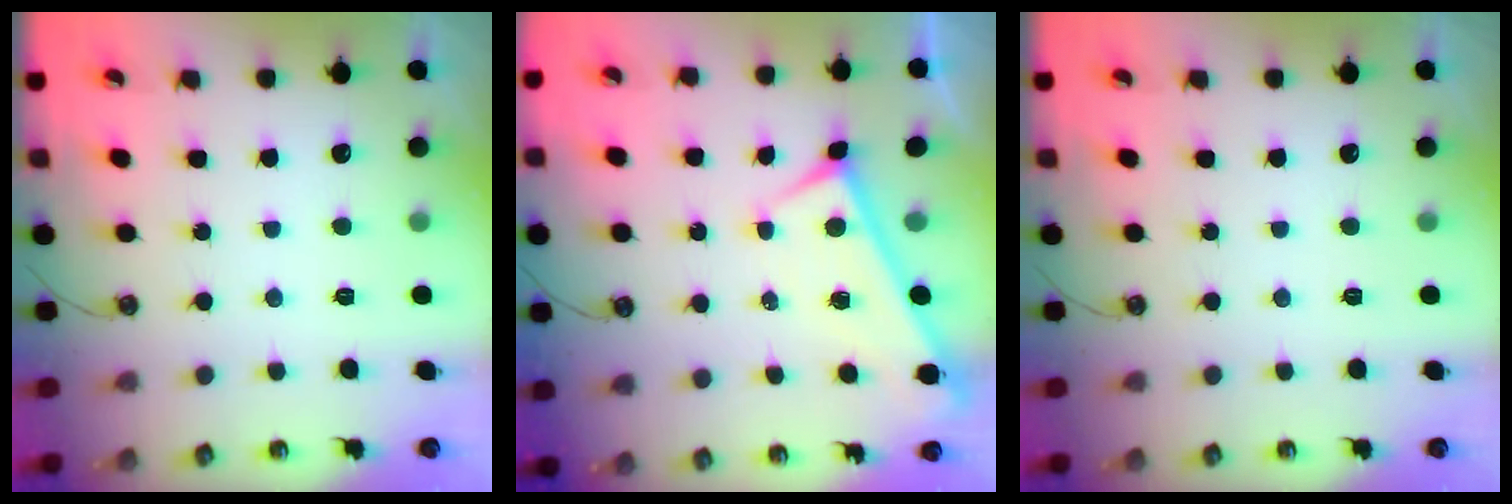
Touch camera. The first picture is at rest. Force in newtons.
{"total": 0.0}
{"total": 0.0}